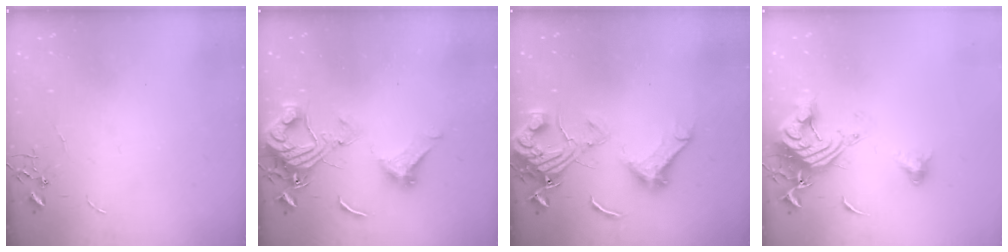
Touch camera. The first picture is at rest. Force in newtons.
{"total": 15.3, "press": 15.3, "slide": 1.6}
{"total": 16.3, "press": 16.2, "slide": 1.7}
{"total": 15.3, "press": 15.2, "slide": 1.8}